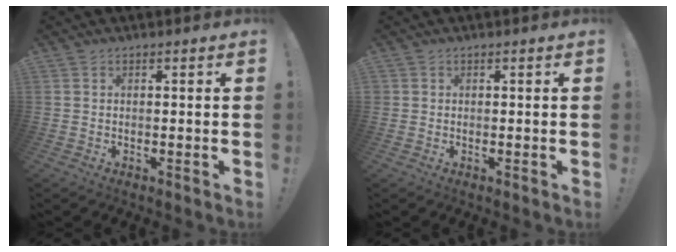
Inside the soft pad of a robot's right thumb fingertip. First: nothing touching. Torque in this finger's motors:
{"motor_torque": [0.22, 0.00, 0.08, -0.14, 0.00]}